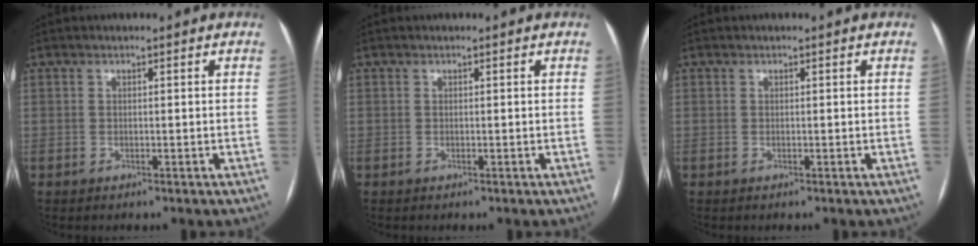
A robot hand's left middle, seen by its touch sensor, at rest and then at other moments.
{"total": 0.0}
{"total": 0.0}